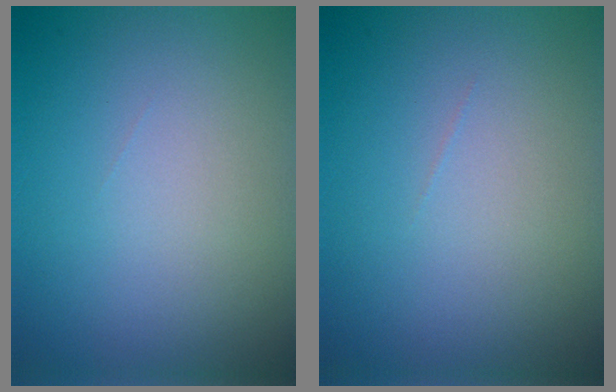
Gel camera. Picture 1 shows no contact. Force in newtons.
{"total": 0.0}